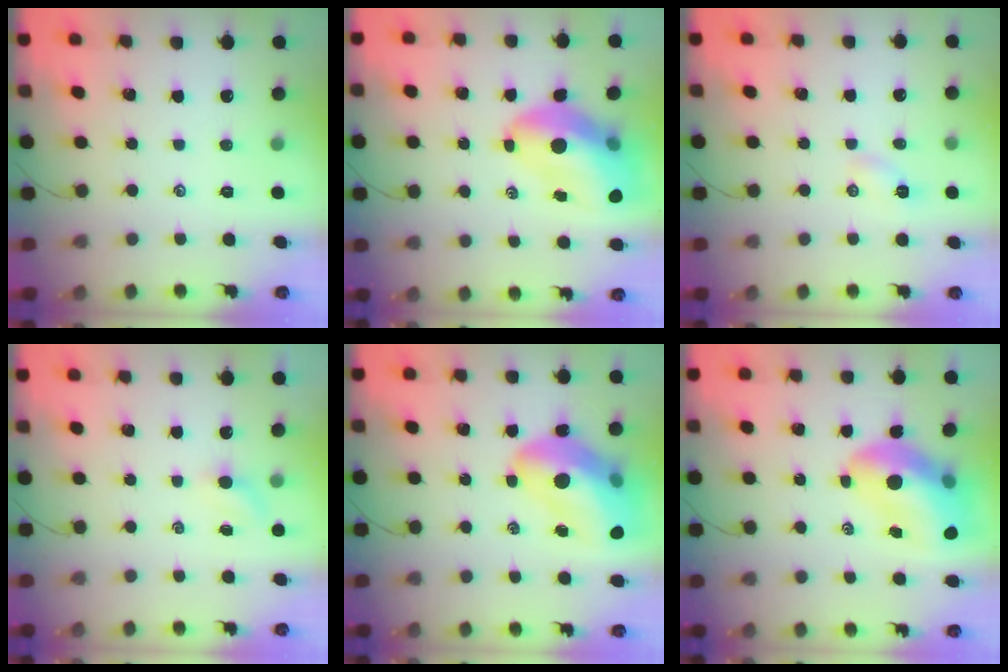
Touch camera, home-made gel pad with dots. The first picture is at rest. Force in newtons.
{"total": 15.3, "press": 14.6, "slide": 4.4}
{"total": 2.9, "press": 2.7, "slide": 1.0}
{"total": 2.2, "press": 2.1, "slide": 0.8}
{"total": 19.3, "press": 18.6, "slide": 5.0}
{"total": 14.2, "press": 13.6, "slide": 4.1}